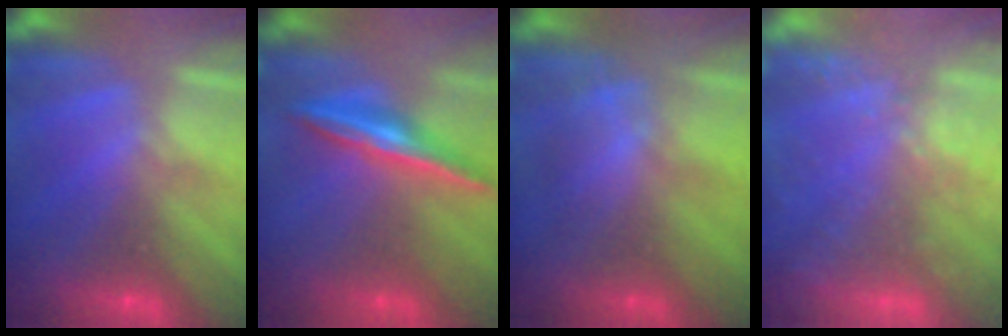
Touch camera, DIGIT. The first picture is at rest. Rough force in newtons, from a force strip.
{"total": 1.5}
{"total": 2.8}
{"total": 7.4}